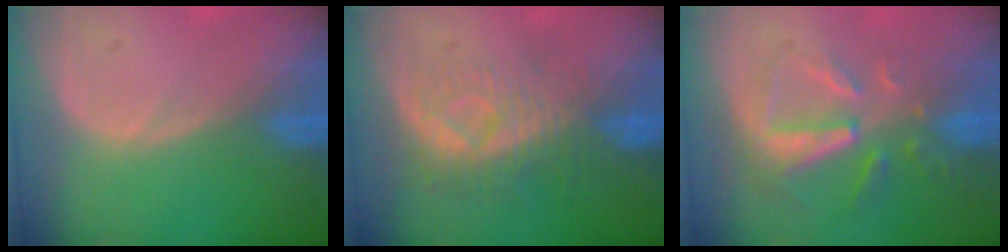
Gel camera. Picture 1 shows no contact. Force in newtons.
{"total": 8.3, "press": 7.5, "slide": 3.7}
{"total": 8.2, "press": 7.4, "slide": 3.5}